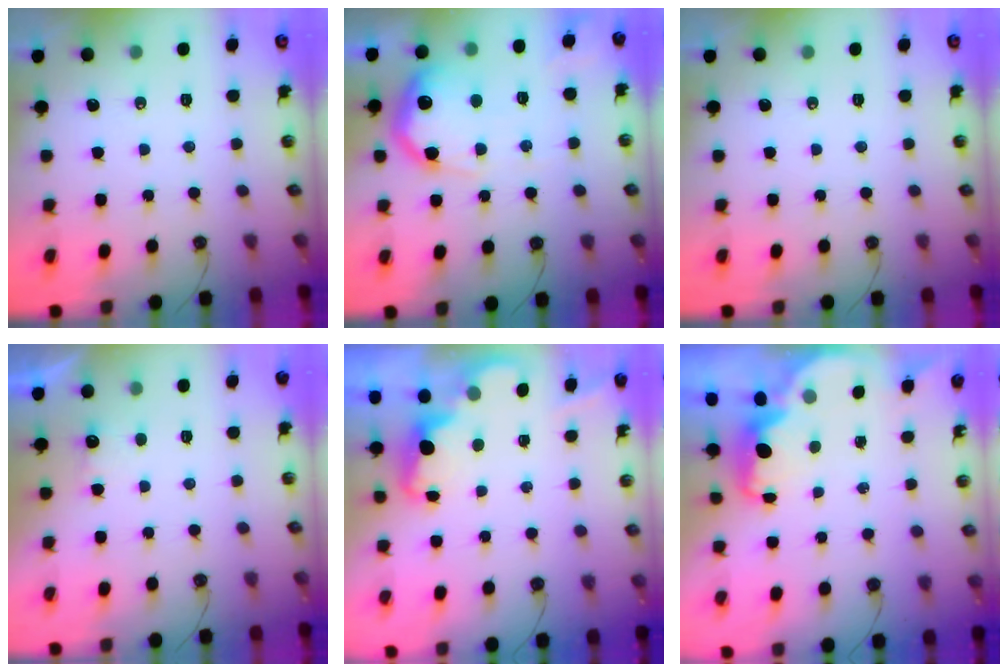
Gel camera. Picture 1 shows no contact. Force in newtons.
{"total": 18.9, "press": 18.8, "slide": 1.5}
{"total": 0.0}
{"total": 1.0, "press": 0.7, "slide": 0.8}
{"total": 2.4, "press": 2.3, "slide": 0.6}
{"total": 2.2, "press": 2.1, "slide": 0.6}